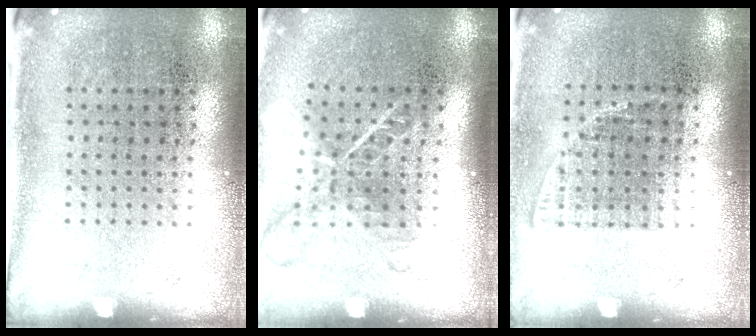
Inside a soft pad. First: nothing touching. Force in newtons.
{"total": 2.0, "press": 1.4, "slide": 1.3}
{"total": 1.0, "press": 0.9, "slide": 0.5}